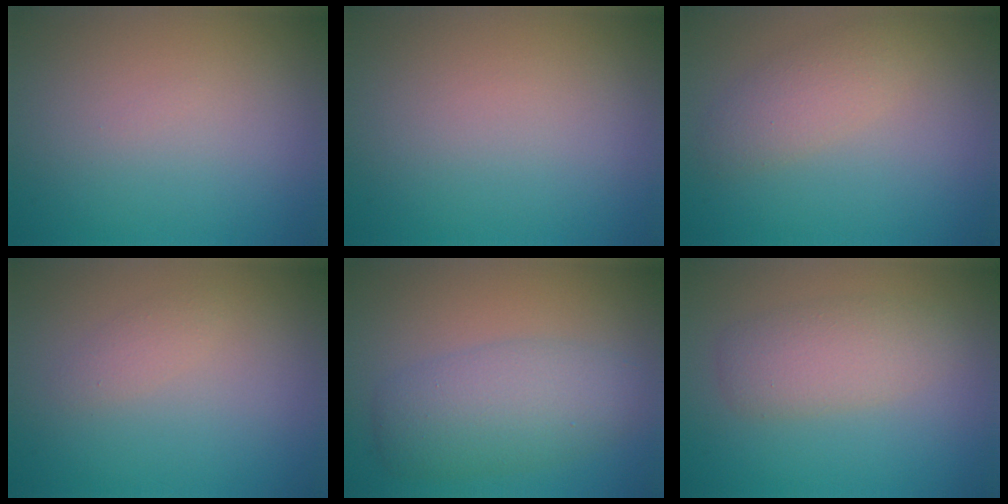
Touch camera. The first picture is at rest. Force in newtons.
{"total": 0.0}
{"total": 2.5, "press": 2.5, "slide": 0.1}
{"total": 1.1, "press": 1.1, "slide": 0.1}
{"total": 5.1, "press": 5.1, "slide": 0.1}
{"total": 3.4, "press": 3.4, "slide": 0.1}